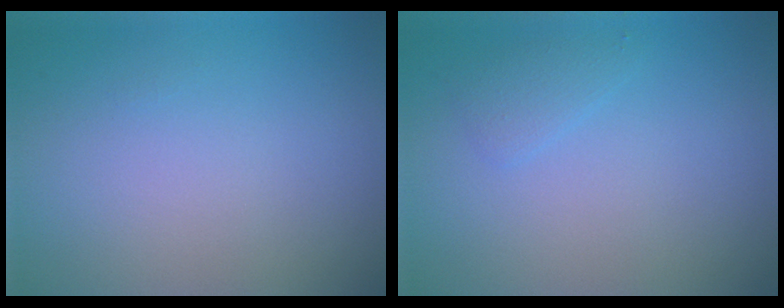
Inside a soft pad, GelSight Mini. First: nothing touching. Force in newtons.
{"total": 1.1, "press": 1.1, "slide": 0.1}